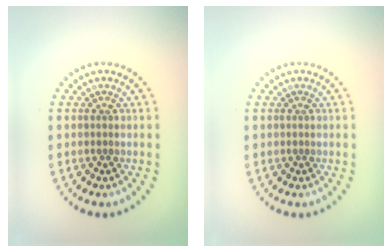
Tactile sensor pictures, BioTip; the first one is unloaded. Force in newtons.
{"total": 0.0}